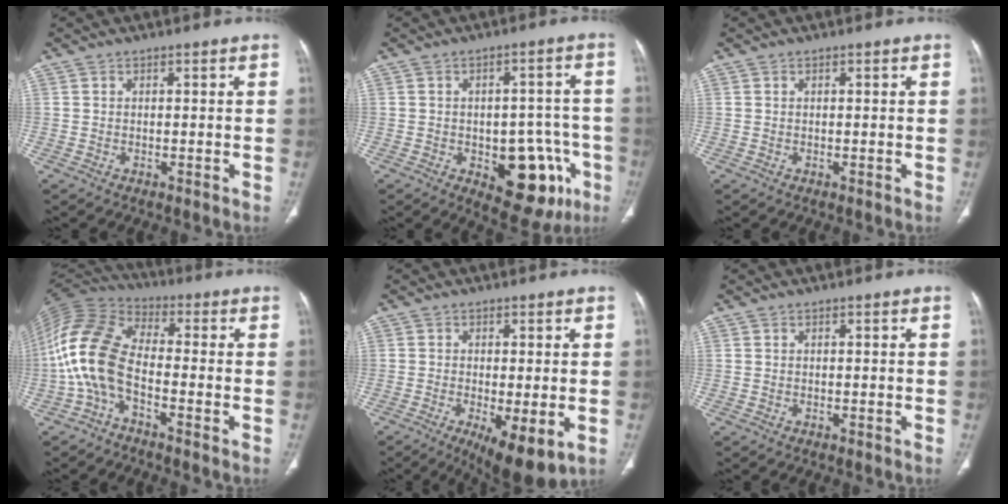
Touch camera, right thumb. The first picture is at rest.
{"total": 14.8, "force": [-5.4, 8.1, 11.1], "torque": [-0.091, 0.029, -0.057]}
{"total": 0.0}
{"total": 13.0, "force": [-3.3, 6.3, 10.9], "torque": [-0.238, 0.049, -0.081]}
{"total": 9.8, "force": [-3.2, 3.2, 8.7], "torque": [-0.135, -0.018, -0.044]}
{"total": 0.0}